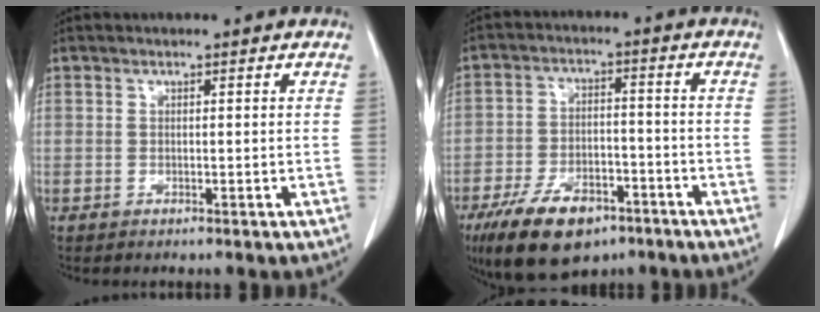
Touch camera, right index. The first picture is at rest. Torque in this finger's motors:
{"motor_torque": [1.11, -1.03, 0.56, 0.13]}